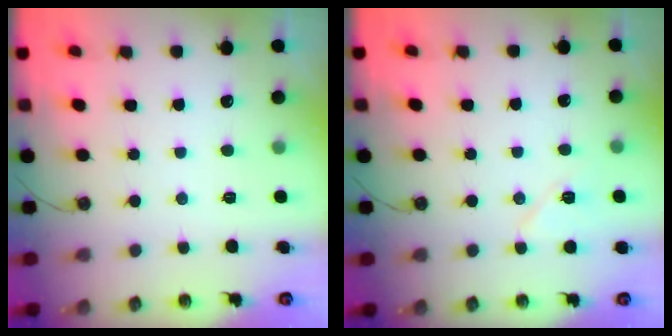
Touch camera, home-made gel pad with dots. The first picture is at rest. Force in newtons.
{"total": 7.2, "press": 7.2, "slide": 0.6}